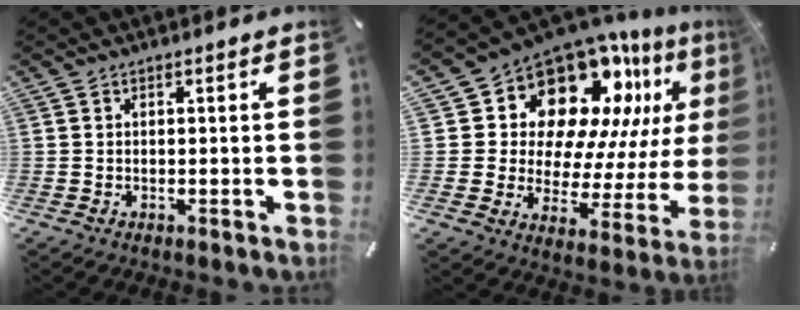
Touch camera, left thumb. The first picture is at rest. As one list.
[{"total": 17.2, "force": [11.8, 10.2, 7.1], "torque": [-0.108, -0.116, 0.208]}]